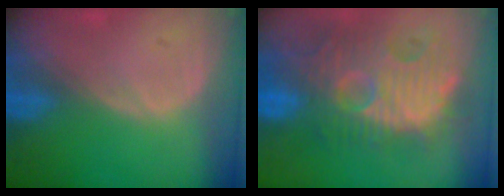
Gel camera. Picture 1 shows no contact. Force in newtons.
{"total": 13.4, "press": 12.4, "slide": 5.0}